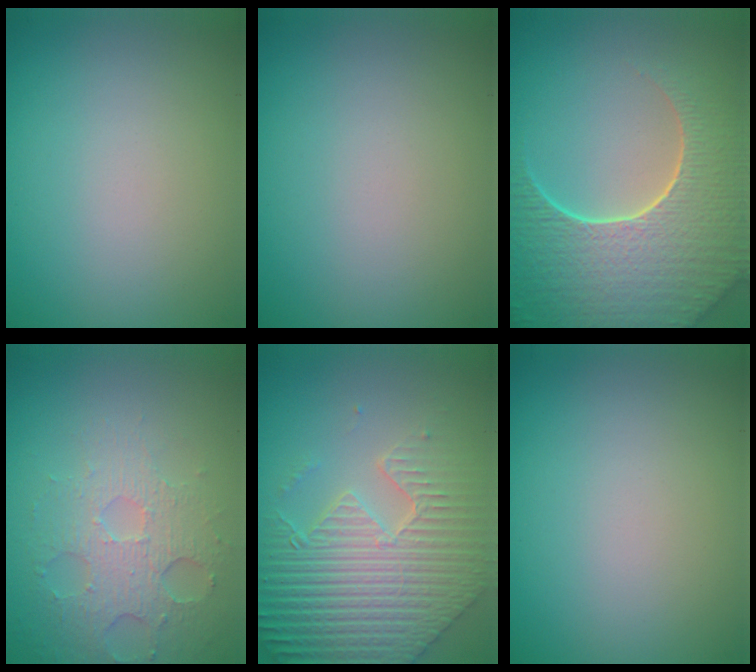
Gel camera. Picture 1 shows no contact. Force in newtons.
{"total": 0.0}
{"total": 8.9, "press": 6.1, "slide": 6.5}
{"total": 3.6, "press": 3.2, "slide": 1.6}
{"total": 9.5, "press": 6.5, "slide": 6.8}
{"total": 0.0}